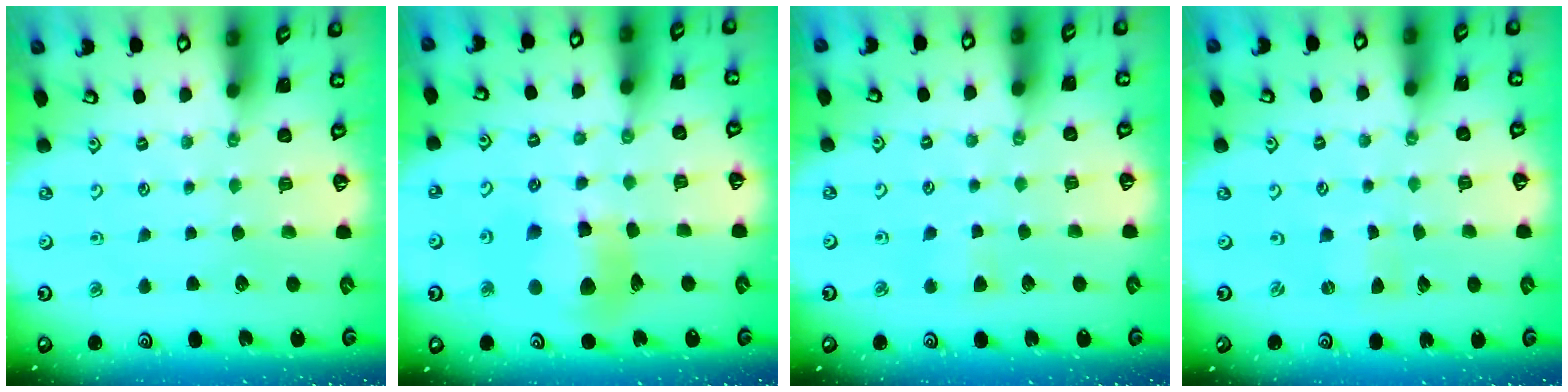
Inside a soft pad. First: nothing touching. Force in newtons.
{"total": 12.5, "press": 12.3, "slide": 2.1}
{"total": 2.8, "press": 2.7, "slide": 0.5}
{"total": 0.0}